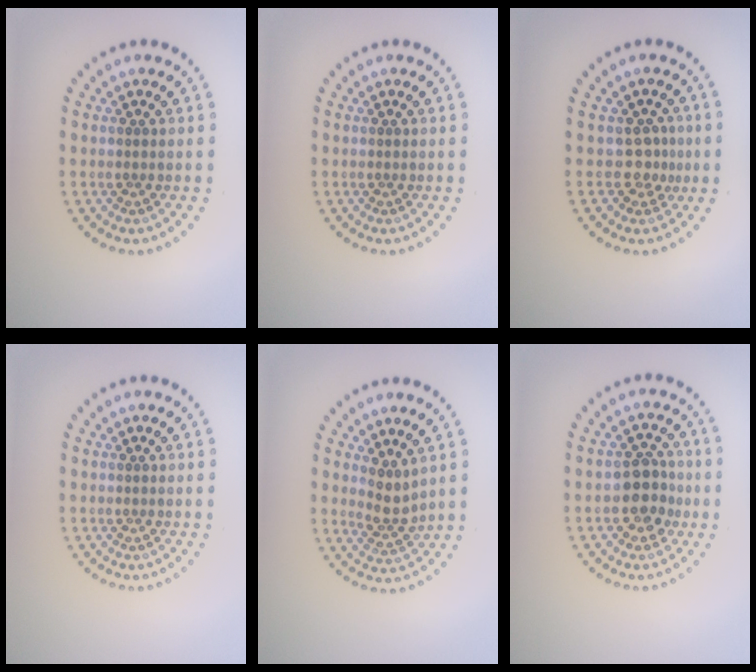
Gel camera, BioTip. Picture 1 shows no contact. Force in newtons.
{"total": 0.0}
{"total": 1.9, "press": 1.4, "slide": 1.3}
{"total": 0.0}
{"total": 2.3, "press": 1.7, "slide": 1.6}
{"total": 3.4, "press": 3.3, "slide": 1.0}